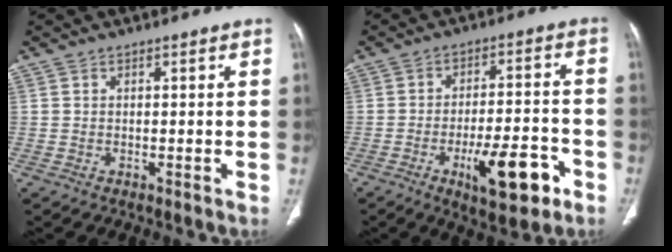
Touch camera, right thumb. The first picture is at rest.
{"total": 12.6, "force": [-5.9, 4.4, 10.2], "torque": [-0.145, 0.028, -0.082]}